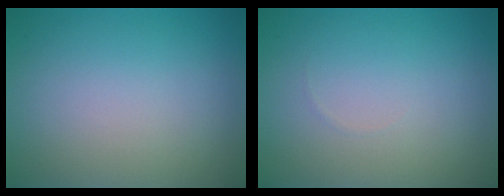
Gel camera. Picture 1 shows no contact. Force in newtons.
{"total": 0.0}